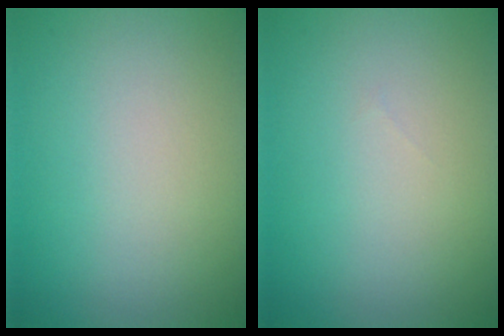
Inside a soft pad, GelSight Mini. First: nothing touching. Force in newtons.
{"total": 0.0}